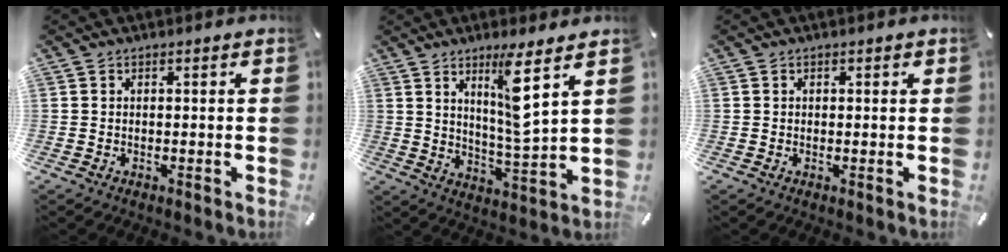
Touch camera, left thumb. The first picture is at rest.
{"total": 10.7, "force": [5.3, 1.4, 9.2], "torque": [-0.148, -0.030, 0.082]}
{"total": 0.6, "force": [0.1, 0.6, 0.2], "torque": [-0.005, 0.004, 0.001]}